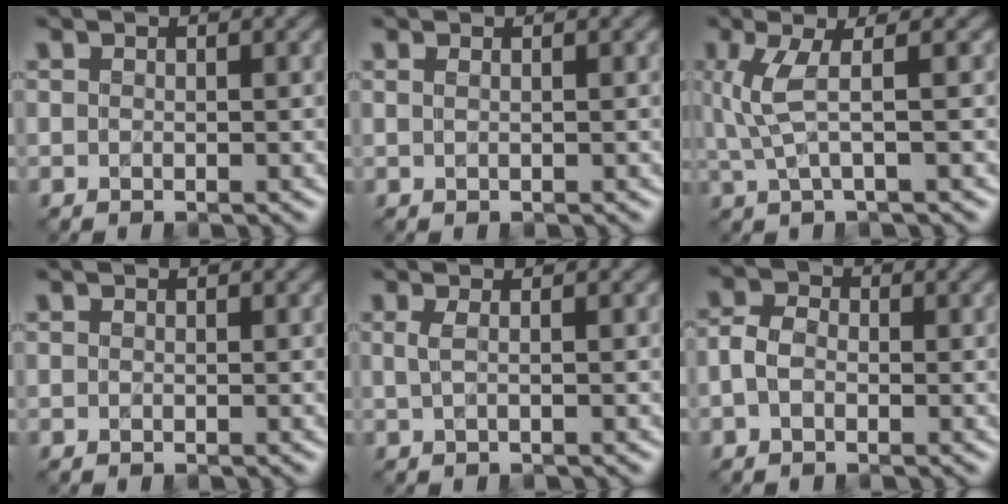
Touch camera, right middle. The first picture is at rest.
{"total": 1.0, "force": [0.5, 0.5, 0.7], "torque": [-0.005, -0.004, -0.001]}
{"total": 3.6, "force": [0.7, 0.8, 3.4], "torque": [-0.079, 0.001, 0.019]}
{"total": 0.0}
{"total": 1.4, "force": [0.2, 0.5, 1.3], "torque": [-0.023, 0.001, -0.001]}
{"total": 2.2, "force": [-0.5, 1.6, 1.4], "torque": [-0.030, 0.004, -0.017]}